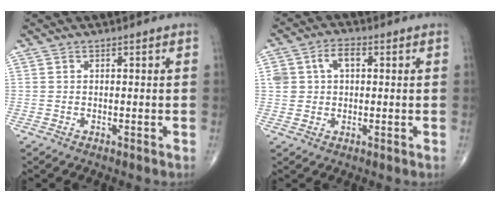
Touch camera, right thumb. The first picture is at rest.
{"total": 6.2, "force": [1.3, 4.4, 4.3], "torque": [-0.067, 0.015, 0.024]}